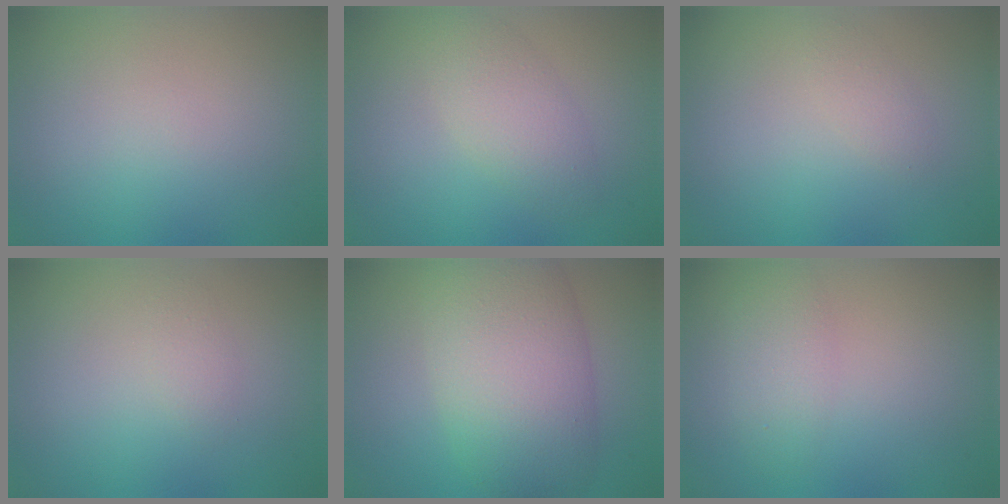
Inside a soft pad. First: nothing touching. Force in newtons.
{"total": 2.9, "press": 2.9, "slide": 0.1}
{"total": 1.1, "press": 1.1, "slide": 0.0}
{"total": 0.9, "press": 0.9, "slide": 0.1}
{"total": 9.4, "press": 9.4, "slide": 0.2}
{"total": 2.2, "press": 2.2, "slide": 0.1}